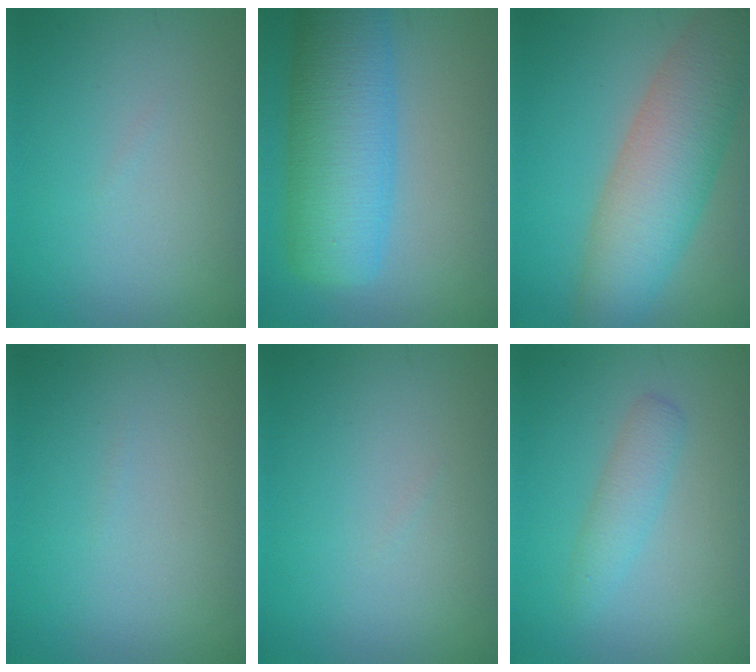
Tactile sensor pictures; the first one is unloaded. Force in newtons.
{"total": 9.5, "press": 9.5, "slide": 0.2}
{"total": 7.9, "press": 7.9, "slide": 0.5}
{"total": 0.0}
{"total": 0.0}
{"total": 2.0, "press": 2.0, "slide": 0.1}